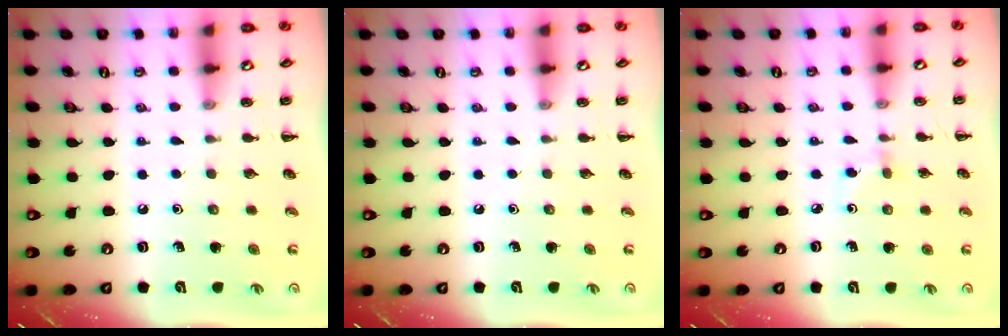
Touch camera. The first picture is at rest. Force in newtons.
{"total": 0.0}
{"total": 2.6, "press": 2.4, "slide": 1.1}